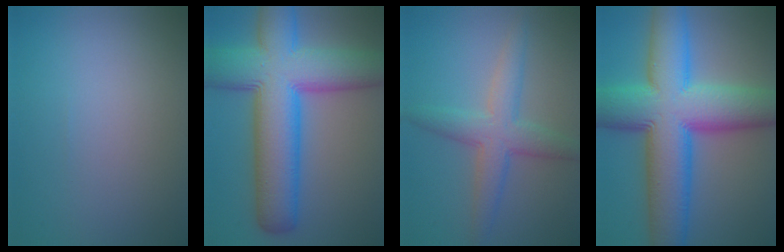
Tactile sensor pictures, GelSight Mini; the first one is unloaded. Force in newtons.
{"total": 13.4, "press": 13.4, "slide": 0.3}
{"total": 4.3, "press": 4.3, "slide": 0.2}
{"total": 13.8, "press": 13.8, "slide": 0.3}